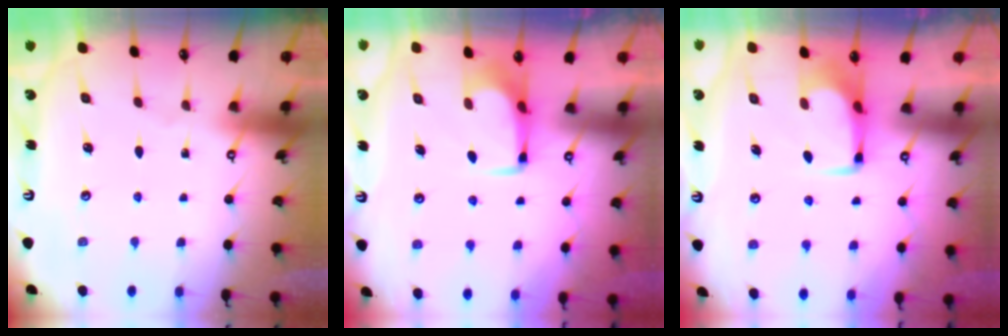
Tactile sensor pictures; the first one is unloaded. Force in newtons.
{"total": 1.0, "press": 0.9, "slide": 0.4}
{"total": 1.3, "press": 1.2, "slide": 0.4}